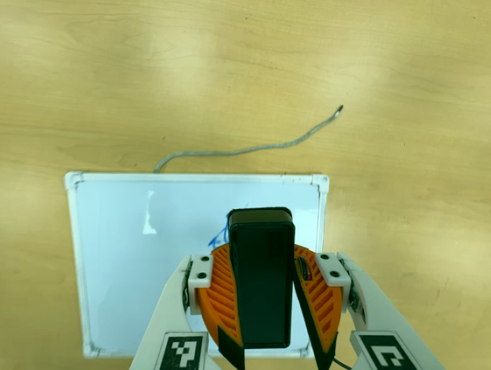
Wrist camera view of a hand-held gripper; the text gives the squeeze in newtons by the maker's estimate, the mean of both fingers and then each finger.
{"total": 10.8, "left": 10.7, "right": 11.0}